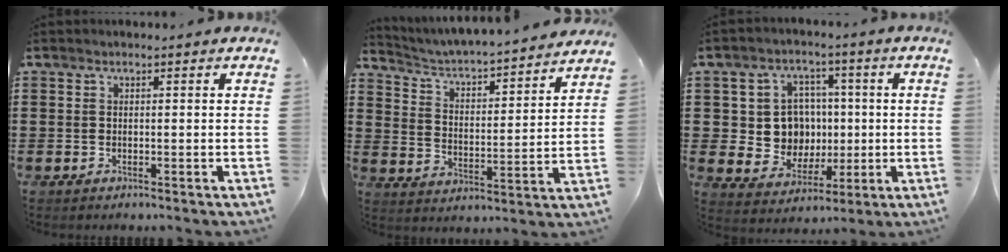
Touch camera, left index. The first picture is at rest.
{"total": 3.7, "force": [3.5, -0.3, 0.9], "torque": [-0.036, -0.035, 0.049]}
{"total": 8.5, "force": [0.9, 7.8, 3.3], "torque": [-0.071, 0.009, 0.024]}